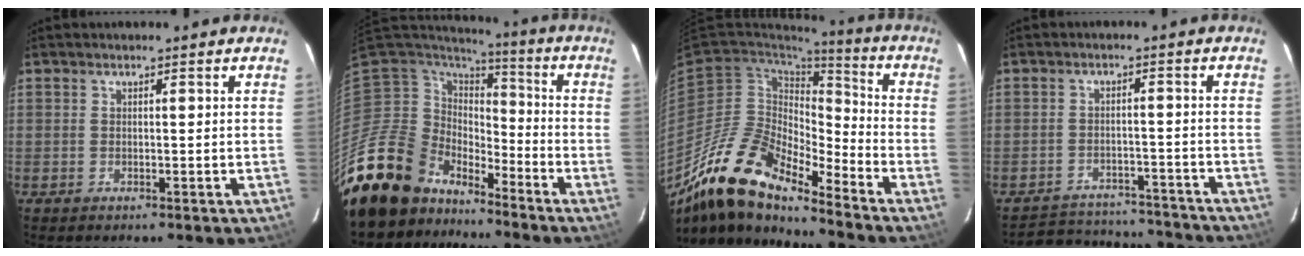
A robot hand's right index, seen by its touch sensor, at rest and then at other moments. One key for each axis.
{"total": 16.7, "fx": -13.9, "fy": 8.6, "fz": 3.1, "tx": -0.083, "ty": 0.017, "tz": -0.245}
{"total": 17.6, "fx": -14.7, "fy": 4.3, "fz": 8.7, "tx": -0.149, "ty": -0.011, "tz": -0.290}
{"total": 16.2, "fx": -14.5, "fy": 5.9, "fz": 3.9, "tx": -0.089, "ty": 0.035, "tz": -0.175}